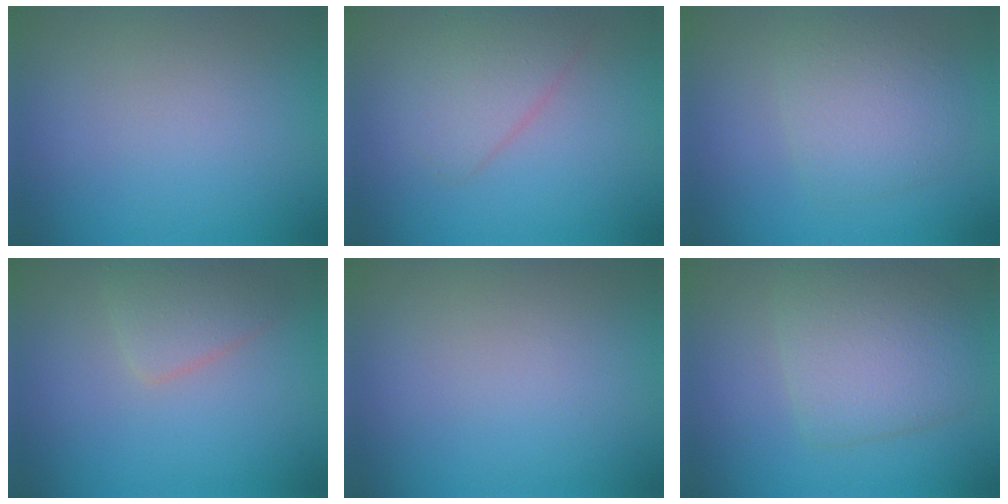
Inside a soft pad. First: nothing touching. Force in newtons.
{"total": 2.8, "press": 2.7, "slide": 0.2}
{"total": 3.5, "press": 3.5, "slide": 0.1}
{"total": 2.4, "press": 2.4, "slide": 0.1}
{"total": 0.0}
{"total": 4.6, "press": 4.6, "slide": 0.2}